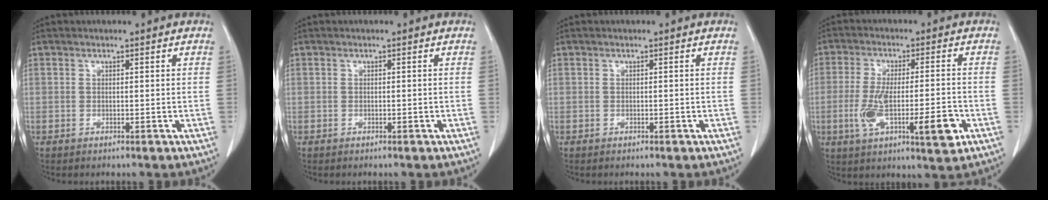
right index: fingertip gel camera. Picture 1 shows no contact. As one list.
[{"total": 0.0}, {"total": 0.0}, {"total": 11.6, "force": [-3.5, 2.3, 10.9], "torque": [-0.190, -0.005, -0.049]}]